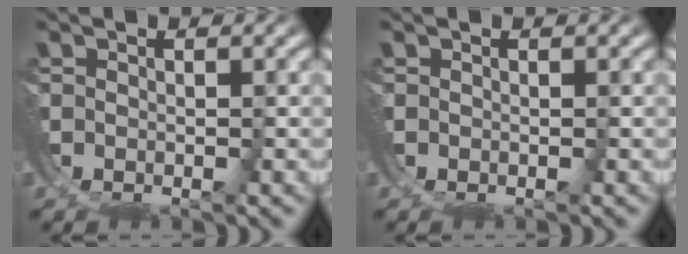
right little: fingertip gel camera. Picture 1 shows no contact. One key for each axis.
{"total": 0.0}